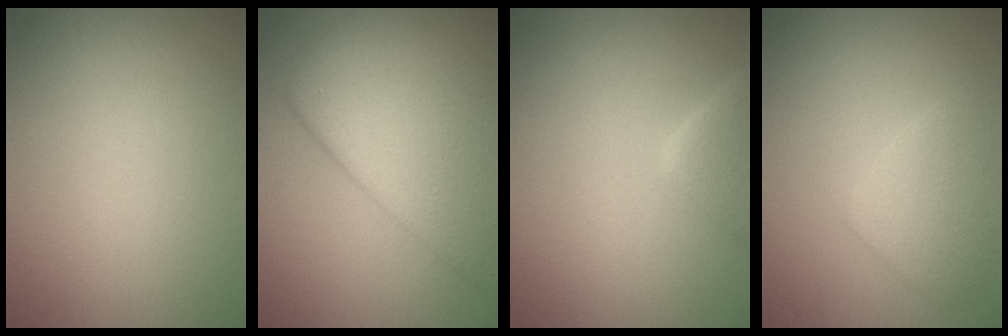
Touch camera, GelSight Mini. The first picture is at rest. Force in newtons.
{"total": 9.2, "press": 9.2, "slide": 0.4}
{"total": 3.8, "press": 3.7, "slide": 0.3}
{"total": 2.7, "press": 2.7, "slide": 0.2}